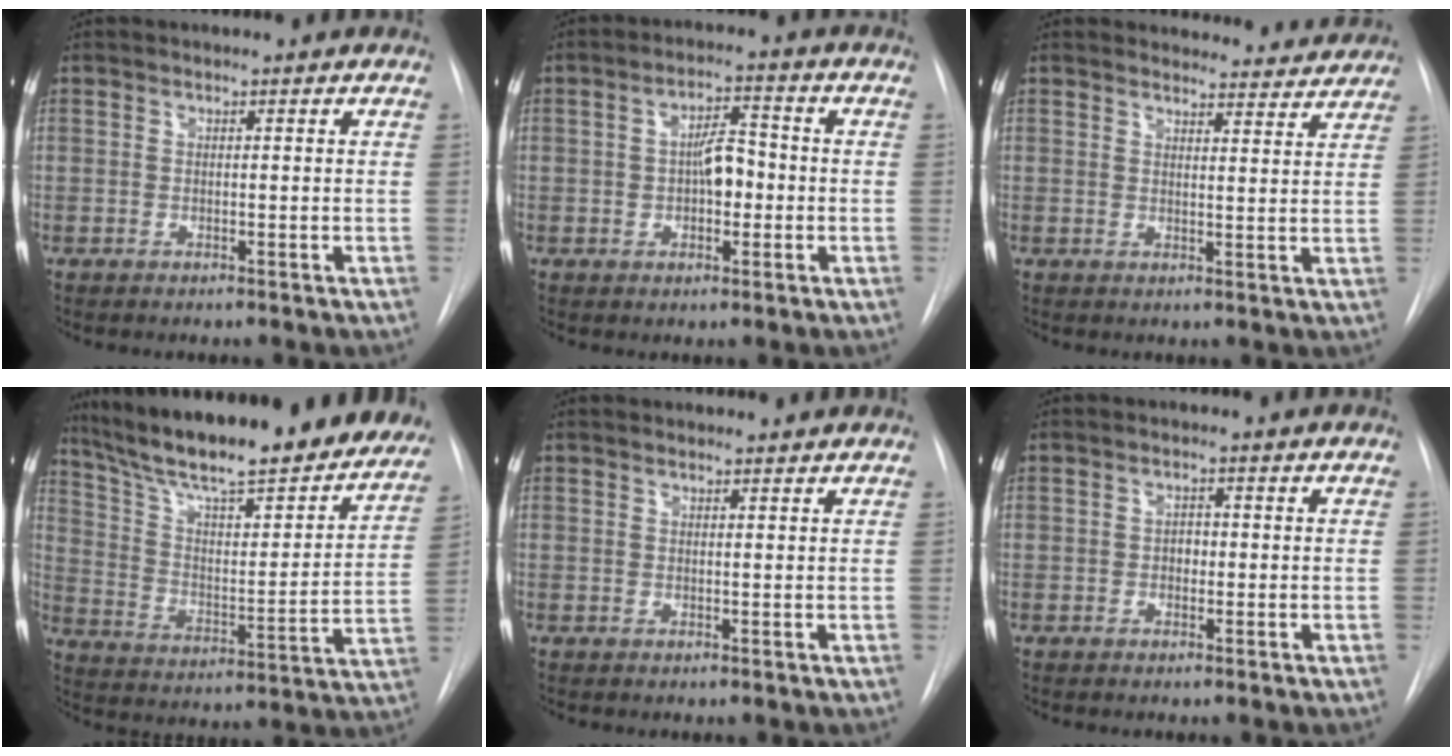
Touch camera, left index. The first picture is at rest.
{"total": 5.3, "force": [-0.4, 2.5, 4.6], "torque": [-0.077, 0.013, -0.008]}
{"total": 10.2, "force": [9.9, 2.6, 0.3], "torque": [0.030, -0.007, 0.094]}
{"total": 31.2, "force": [26.5, 5.6, 15.4], "torque": [-0.244, -0.047, 0.363]}
{"total": 3.1, "force": [3.0, 0.5, 0.4], "torque": [-0.011, 0.015, 0.036]}
{"total": 1.3, "force": [-0.2, 1.0, 0.8], "torque": [-0.011, 0.004, -0.004]}